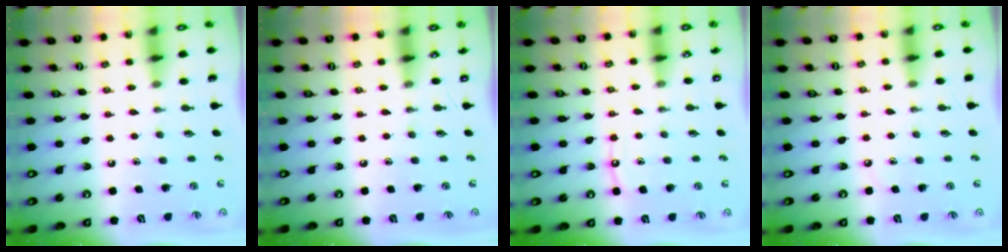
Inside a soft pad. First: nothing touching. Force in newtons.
{"total": 0.0}
{"total": 5.5, "press": 5.5, "slide": 0.6}
{"total": 2.6, "press": 2.6, "slide": 0.4}